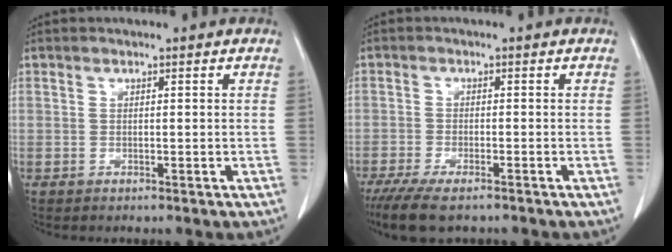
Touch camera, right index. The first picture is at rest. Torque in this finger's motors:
{"motor_torque": [0.62, -0.57, 0.34, 0.09]}